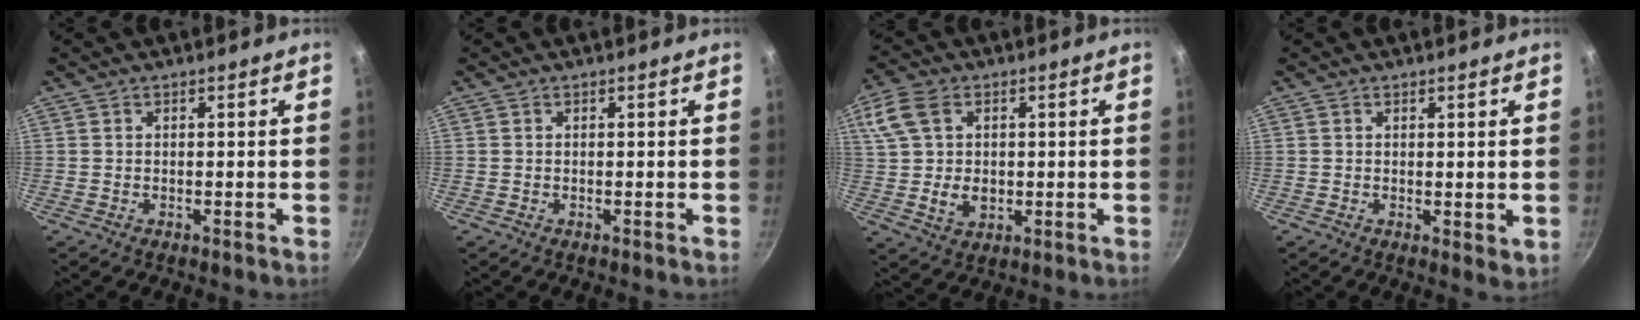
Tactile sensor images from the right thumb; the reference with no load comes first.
{"total": 0.0}
{"total": 12.2, "force": [2.3, 9.0, 7.9], "torque": [-0.154, 0.000, 0.038]}
{"total": 2.2, "force": [0.8, 0.9, 1.8], "torque": [-0.024, -0.007, 0.011]}